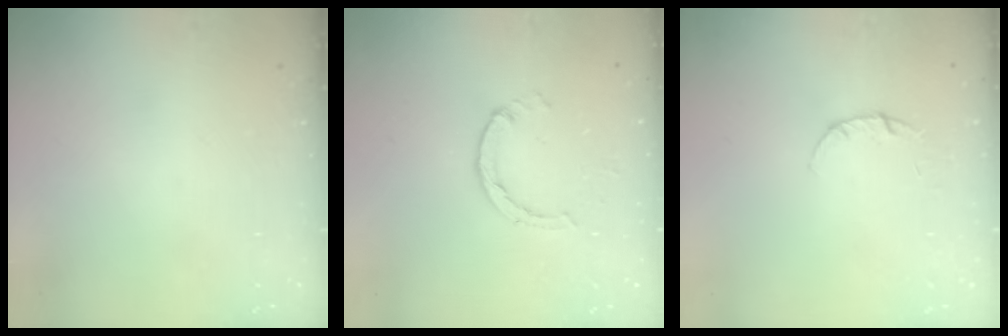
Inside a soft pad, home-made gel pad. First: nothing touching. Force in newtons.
{"total": 1.4, "press": 1.4, "slide": 0.2}
{"total": 3.8, "press": 3.8, "slide": 0.4}